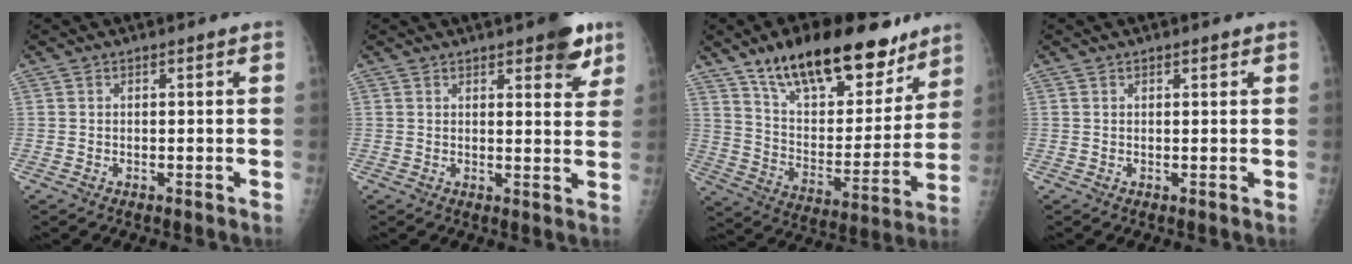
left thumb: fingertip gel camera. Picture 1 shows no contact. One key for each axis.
{"total": 6.9, "fx": 4.2, "fy": 2.5, "fz": 4.9, "tx": -0.038, "ty": -0.018, "tz": 0.047}
{"total": 24.6, "fx": 17.0, "fy": 10.4, "fz": 14.3, "tx": -0.179, "ty": -0.065, "tz": 0.276}
{"total": 0.7, "fx": 0.5, "fy": 0.3, "fz": 0.3, "tx": -0.005, "ty": -0.003, "tz": 0.006}